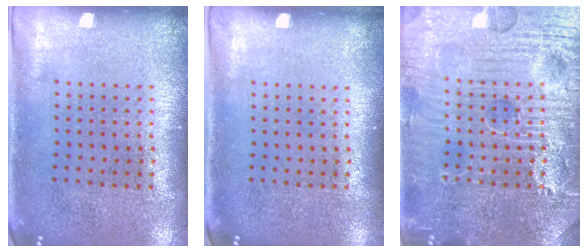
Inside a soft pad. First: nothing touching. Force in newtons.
{"total": 0.0}
{"total": 7.9, "press": 7.8, "slide": 0.9}